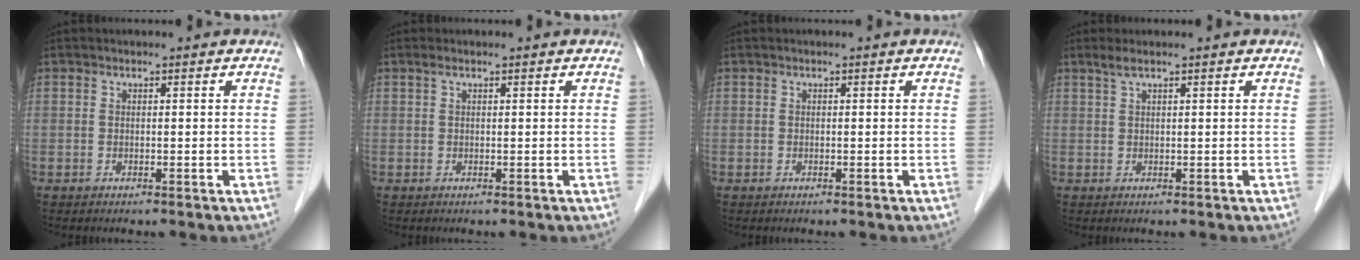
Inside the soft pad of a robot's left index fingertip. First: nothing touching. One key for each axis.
{"total": 0.9, "fx": 0.6, "fy": 0.1, "fz": 0.5, "tx": -0.018, "ty": 0.014, "tz": 0.015}
{"total": 0.0}
{"total": 1.6, "fx": 1.2, "fy": -0.1, "fz": 1.0, "tx": -0.029, "ty": 0.013, "tz": 0.028}